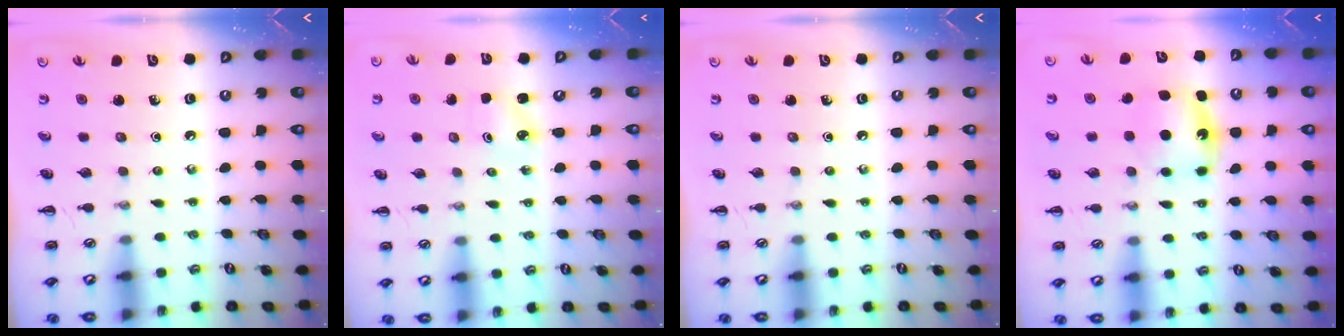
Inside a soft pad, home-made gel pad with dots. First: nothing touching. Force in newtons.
{"total": 1.9, "press": 1.8, "slide": 0.5}
{"total": 0.0}
{"total": 5.7, "press": 5.6, "slide": 1.1}